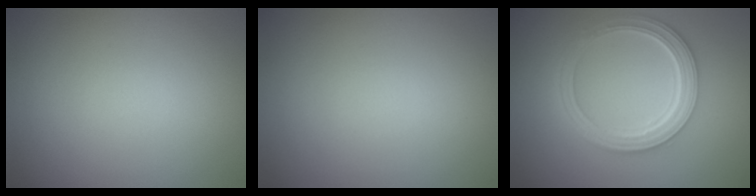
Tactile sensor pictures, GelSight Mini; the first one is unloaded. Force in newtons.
{"total": 0.0}
{"total": 4.9, "press": 3.8, "slide": 3.0}